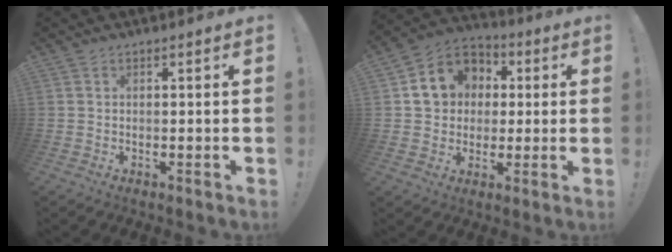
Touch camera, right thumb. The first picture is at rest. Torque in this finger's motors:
{"motor_torque": [1.35, 1.40, 0.86, -0.32, 0.01]}